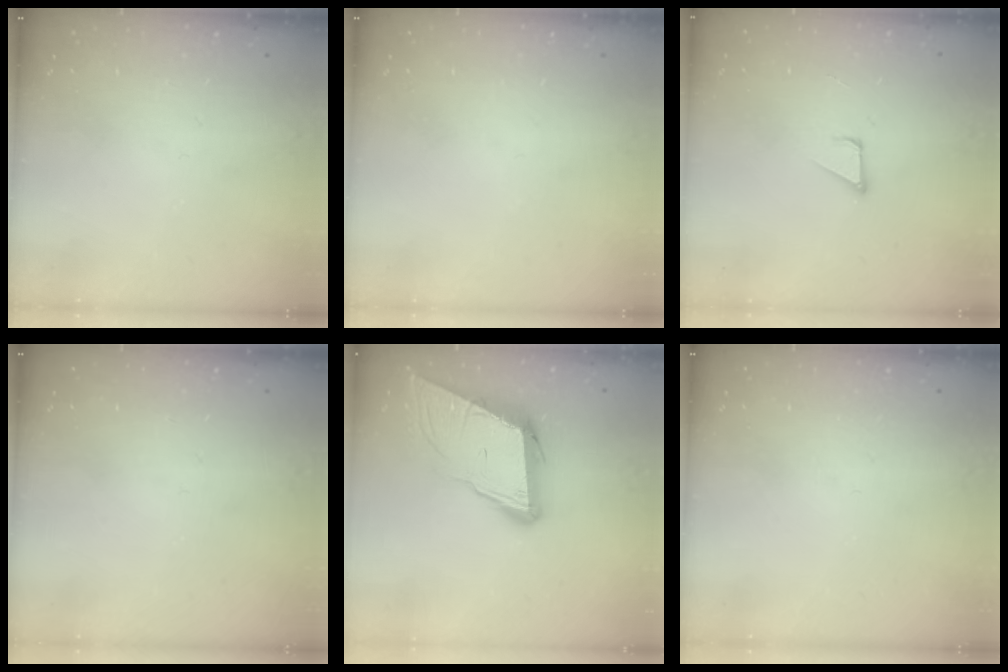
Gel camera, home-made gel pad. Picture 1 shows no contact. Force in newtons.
{"total": 0.0}
{"total": 2.2, "press": 2.2, "slide": 0.2}
{"total": 0.0}
{"total": 11.7, "press": 11.1, "slide": 3.5}
{"total": 0.0}